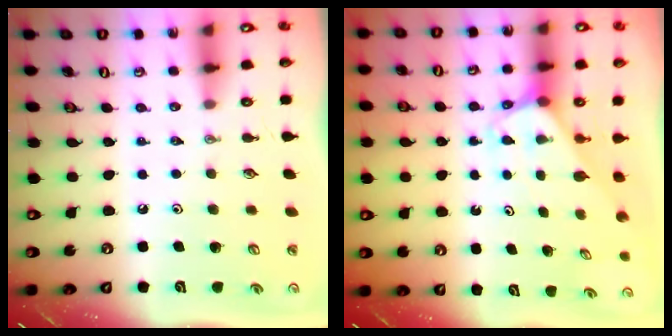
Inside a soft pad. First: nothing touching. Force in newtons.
{"total": 2.5, "press": 2.5, "slide": 0.2}